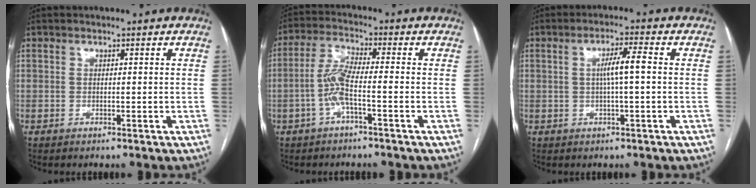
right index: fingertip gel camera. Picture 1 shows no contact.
{"total": 5.8, "force": [-1.9, 0.5, 5.4], "torque": [-0.120, 0.012, -0.039]}
{"total": 4.2, "force": [0.2, -0.1, 4.2], "torque": [-0.076, 0.007, 0.004]}